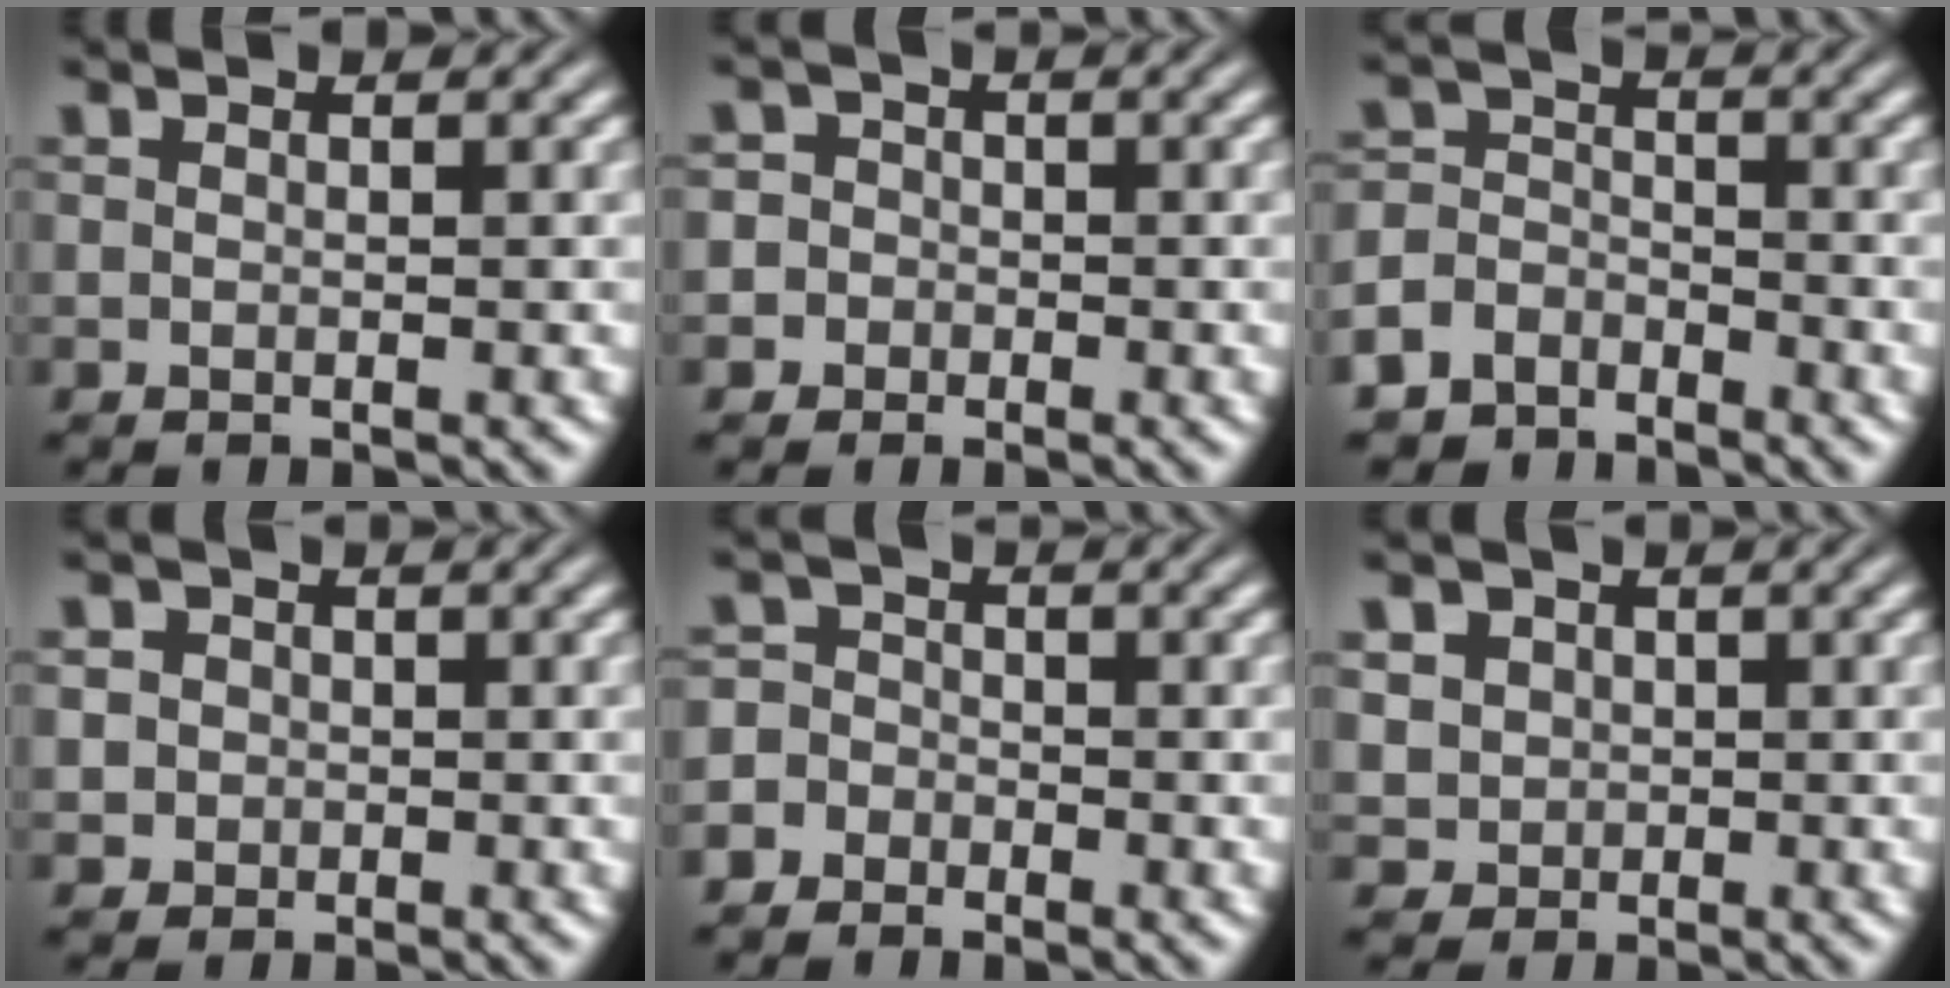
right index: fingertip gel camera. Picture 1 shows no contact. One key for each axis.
{"total": 3.4, "fx": -1.2, "fy": 3.2, "fz": 0.2, "tx": -0.002, "ty": -0.005, "tz": -0.030}
{"total": 5.3, "fx": -3.4, "fy": 3.8, "fz": 1.0, "tx": -0.010, "ty": -0.022, "tz": -0.061}
{"total": 3.9, "fx": -0.3, "fy": 3.7, "fz": 1.1, "tx": -0.025, "ty": -0.010, "tz": -0.007}
{"total": 3.7, "fx": -2.0, "fy": 3.1, "fz": 0.3, "tx": 0.004, "ty": -0.013, "tz": -0.040}
{"total": 6.6, "fx": 0.5, "fy": 6.1, "fz": 2.4, "tx": -0.061, "ty": -0.029, "tz": 0.015}